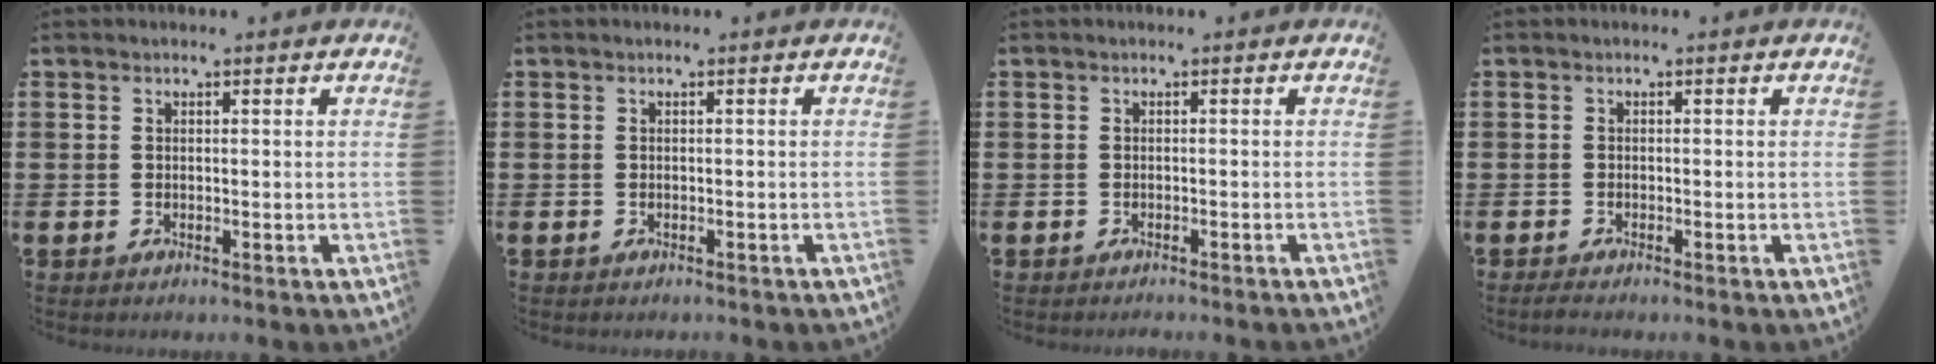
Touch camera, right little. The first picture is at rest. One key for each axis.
{"total": 0.0}
{"total": 0.6, "fx": -0.6, "fy": -0.1, "fz": 0.1, "tx": -0.001, "ty": -0.001, "tz": -0.012}
{"total": 0.8, "fx": -0.6, "fy": 0.0, "fz": 0.5, "tx": -0.008, "ty": -0.001, "tz": -0.013}